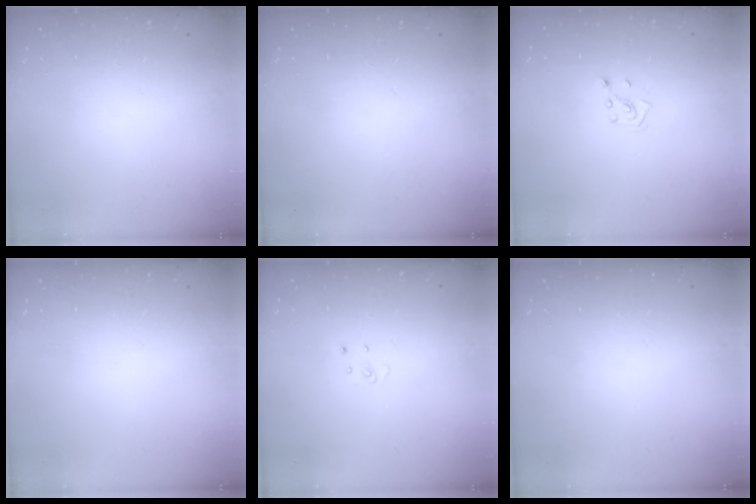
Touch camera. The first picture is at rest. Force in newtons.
{"total": 0.0}
{"total": 2.8, "press": 2.8, "slide": 0.2}
{"total": 0.0}
{"total": 3.1, "press": 3.1, "slide": 0.2}
{"total": 0.0}